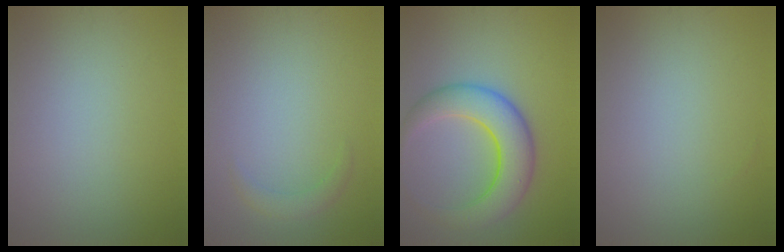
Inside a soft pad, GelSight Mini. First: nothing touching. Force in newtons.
{"total": 1.3, "press": 1.3, "slide": 0.1}
{"total": 6.5, "press": 6.5, "slide": 0.1}
{"total": 0.0}